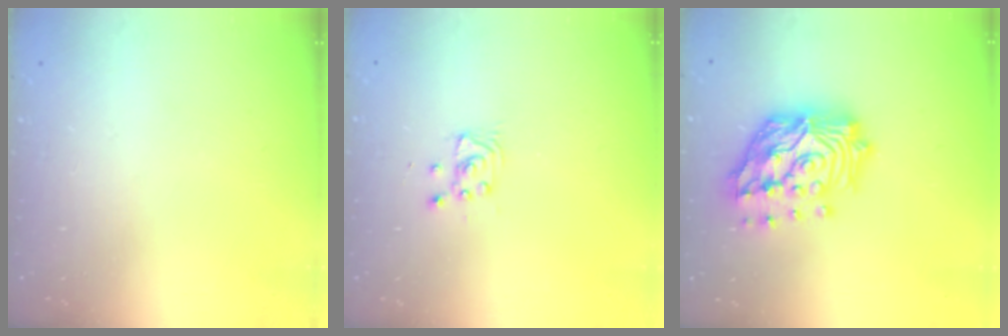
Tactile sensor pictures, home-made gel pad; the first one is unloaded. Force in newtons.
{"total": 2.9, "press": 2.9, "slide": 0.4}
{"total": 22.0, "press": 21.7, "slide": 3.4}